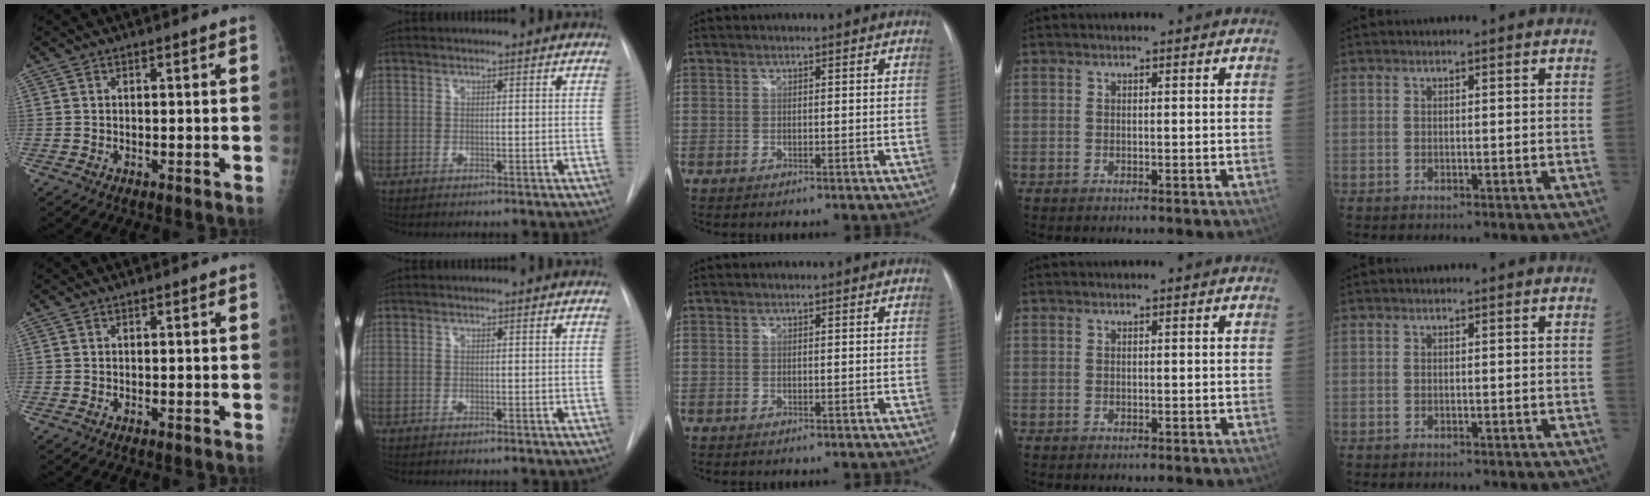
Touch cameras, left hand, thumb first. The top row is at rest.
{}